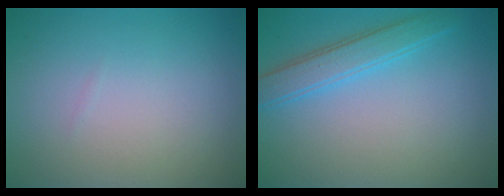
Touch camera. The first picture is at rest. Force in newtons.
{"total": 3.0, "press": 3.0, "slide": 0.0}